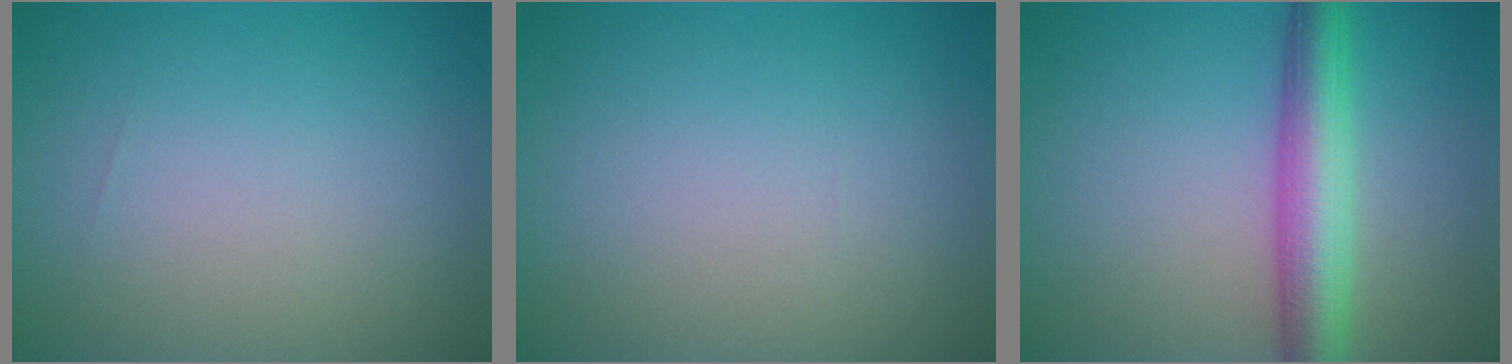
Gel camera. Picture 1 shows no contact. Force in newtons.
{"total": 0.0}
{"total": 5.8, "press": 5.8, "slide": 0.2}